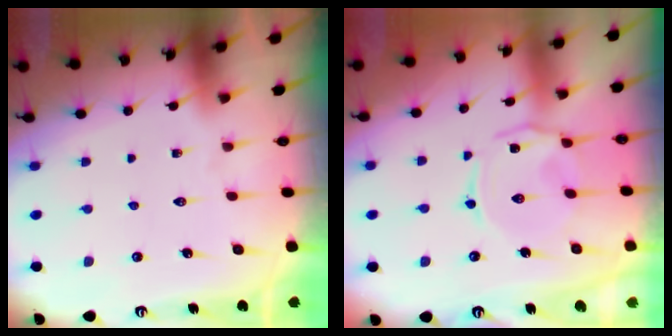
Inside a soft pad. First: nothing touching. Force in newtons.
{"total": 2.9, "press": 2.9, "slide": 0.5}